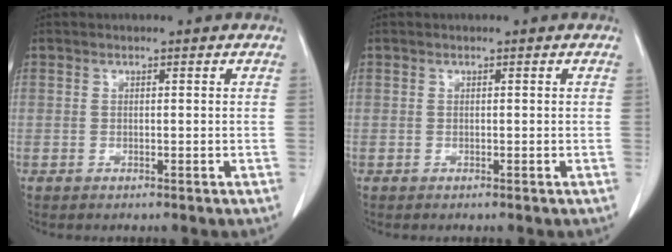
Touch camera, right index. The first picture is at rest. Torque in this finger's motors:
{"motor_torque": [-0.21, 0.08, -0.11, -0.01]}